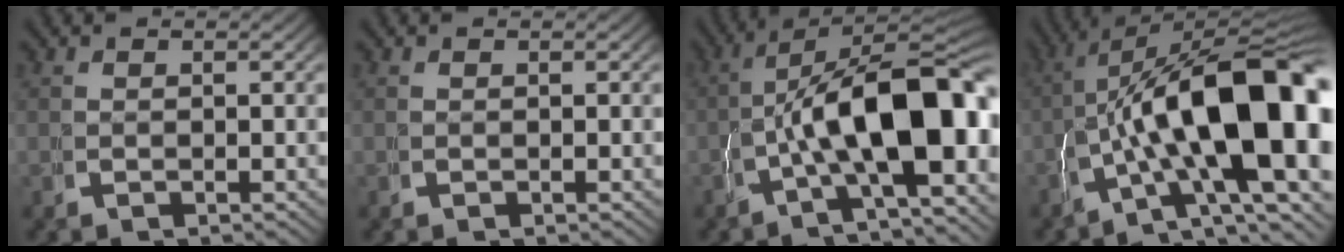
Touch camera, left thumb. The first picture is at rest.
{"total": 0.0}
{"total": 13.4, "force": [-1.4, 6.7, 11.5], "torque": [-0.198, -0.046, -0.009]}
{"total": 18.4, "force": [-2.0, 9.9, 15.4], "torque": [-0.258, -0.062, -0.002]}